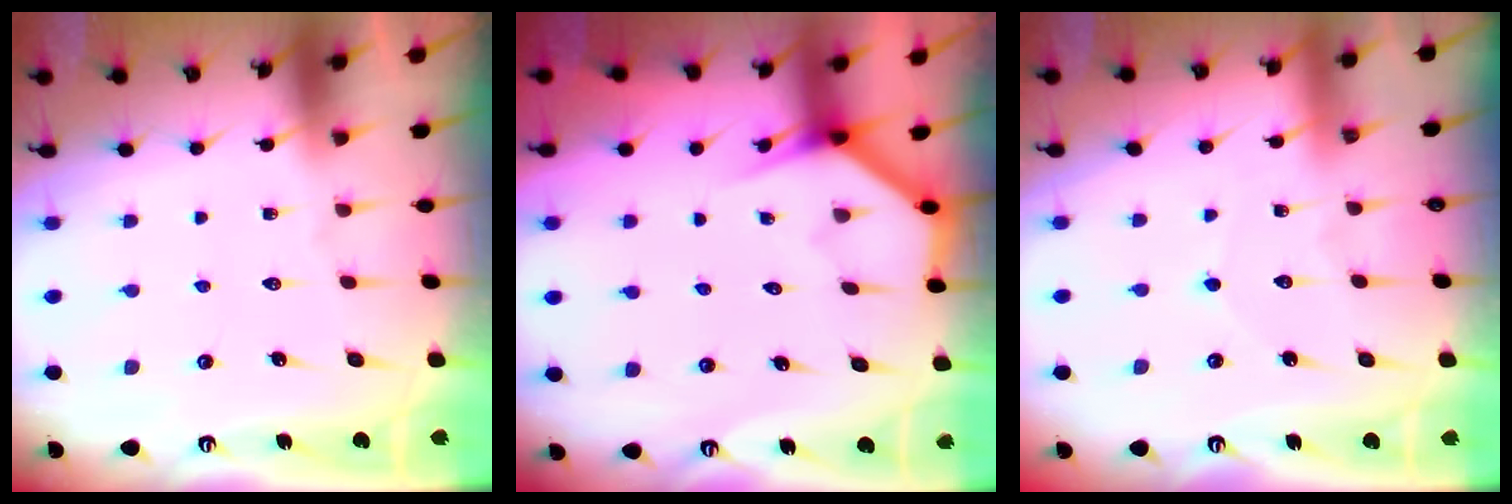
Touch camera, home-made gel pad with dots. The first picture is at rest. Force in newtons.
{"total": 3.8, "press": 3.8, "slide": 0.3}
{"total": 2.7, "press": 2.6, "slide": 0.3}